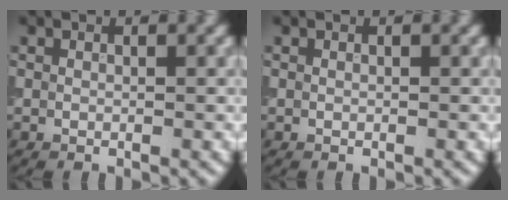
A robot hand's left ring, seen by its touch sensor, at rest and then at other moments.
{"total": 0.0}